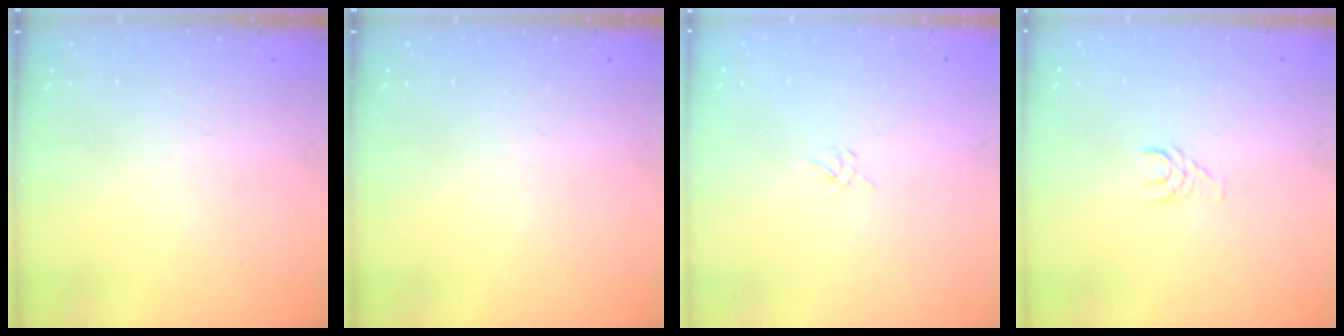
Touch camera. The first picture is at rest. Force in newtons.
{"total": 0.0}
{"total": 2.0, "press": 2.0, "slide": 0.4}
{"total": 3.9, "press": 3.9, "slide": 0.4}